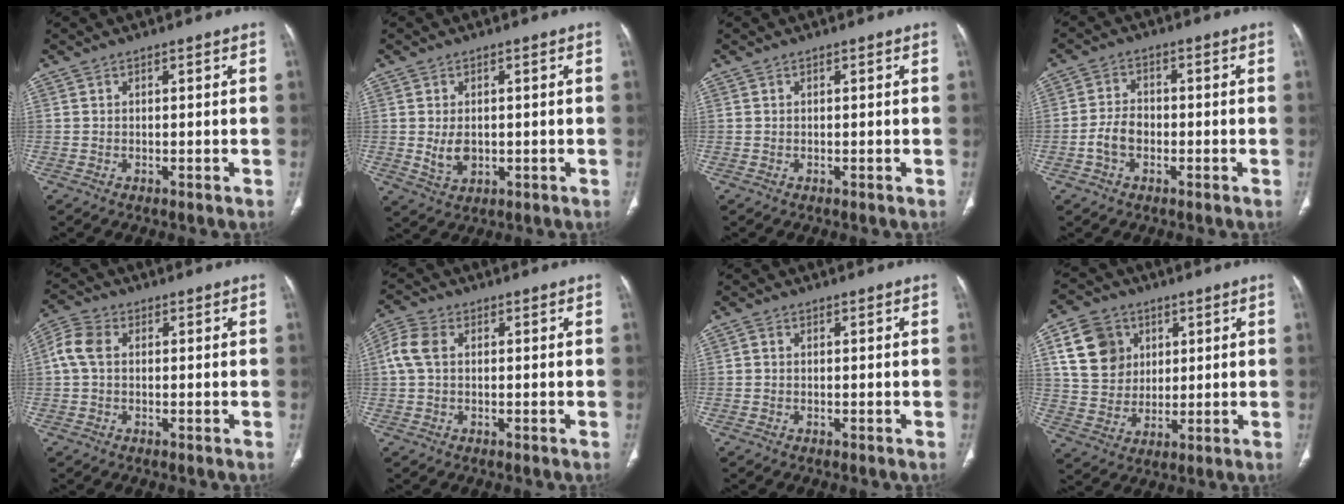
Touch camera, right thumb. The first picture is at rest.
{"total": 4.3, "force": [-0.1, 3.0, 3.1], "torque": [-0.048, -0.007, 0.007]}
{"total": 0.0}
{"total": 4.9, "force": [-1.6, 3.4, 3.2], "torque": [-0.058, 0.018, -0.033]}
{"total": 5.4, "force": [0.7, 3.8, 3.8], "torque": [-0.090, 0.017, 0.009]}
{"total": 5.4, "force": [0.9, 3.7, 3.8], "torque": [-0.099, 0.017, 0.014]}
{"total": 0.6, "force": [-0.1, 0.5, 0.4], "torque": [-0.006, 0.000, -0.007]}
{"total": 12.5, "force": [4.4, 10.4, 5.3], "torque": [-0.074, -0.005, 0.088]}